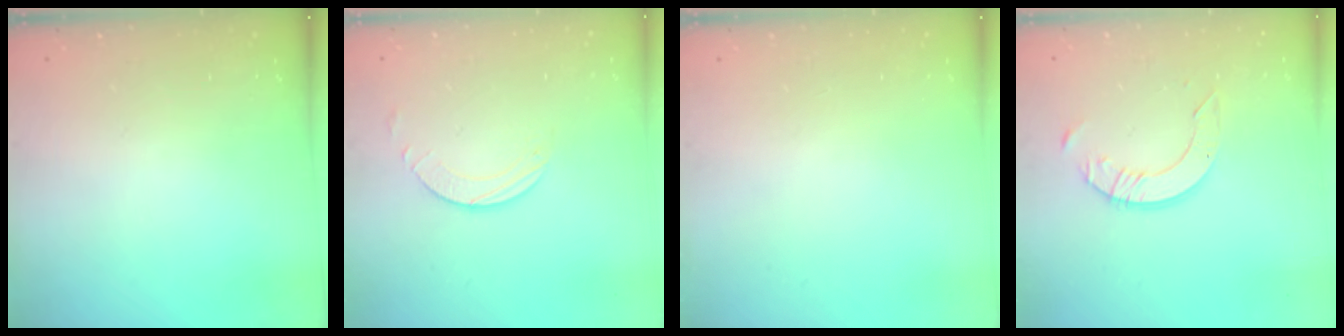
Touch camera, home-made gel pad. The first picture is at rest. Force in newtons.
{"total": 1.9, "press": 1.9, "slide": 0.2}
{"total": 0.0}
{"total": 6.9, "press": 6.8, "slide": 0.7}